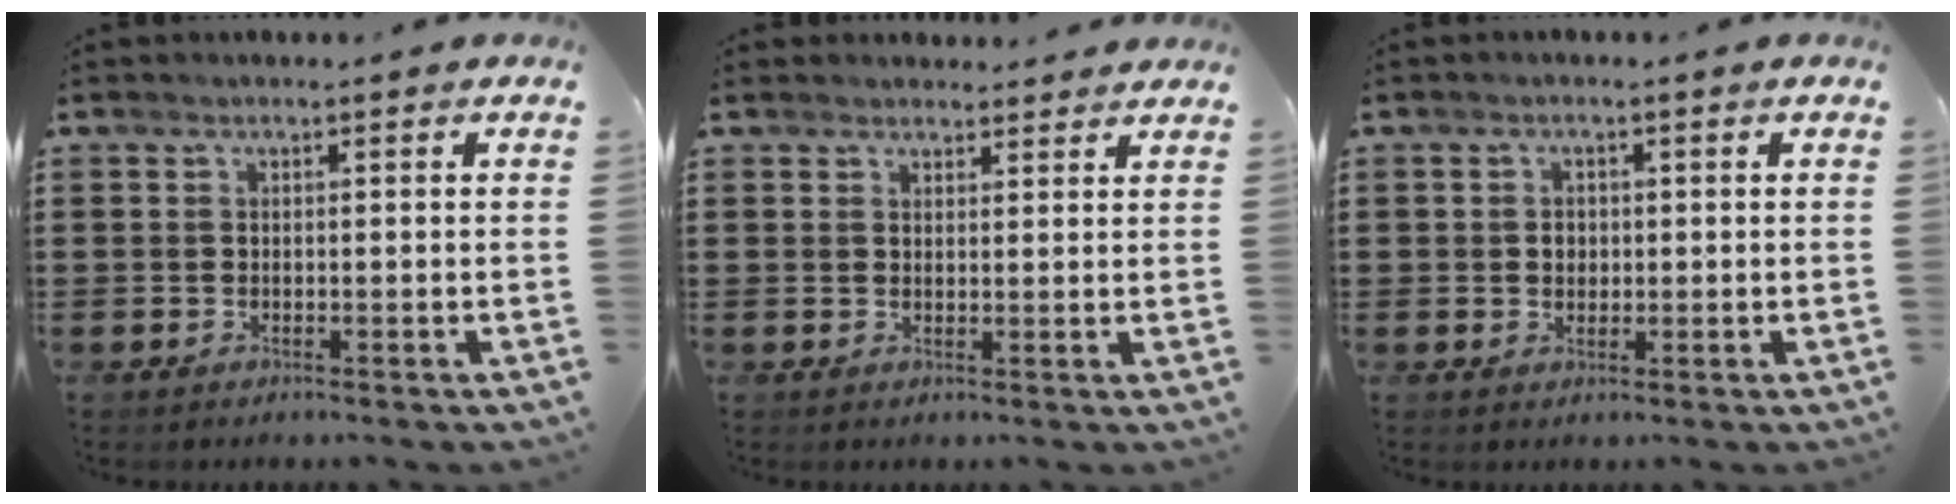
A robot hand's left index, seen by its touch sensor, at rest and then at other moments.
{"total": 2.4, "force": [2.3, 0.7, -0.1], "torque": [-0.003, 0.000, 0.045]}
{"total": 1.7, "force": [0.3, 1.4, 1.0], "torque": [-0.022, 0.009, 0.004]}